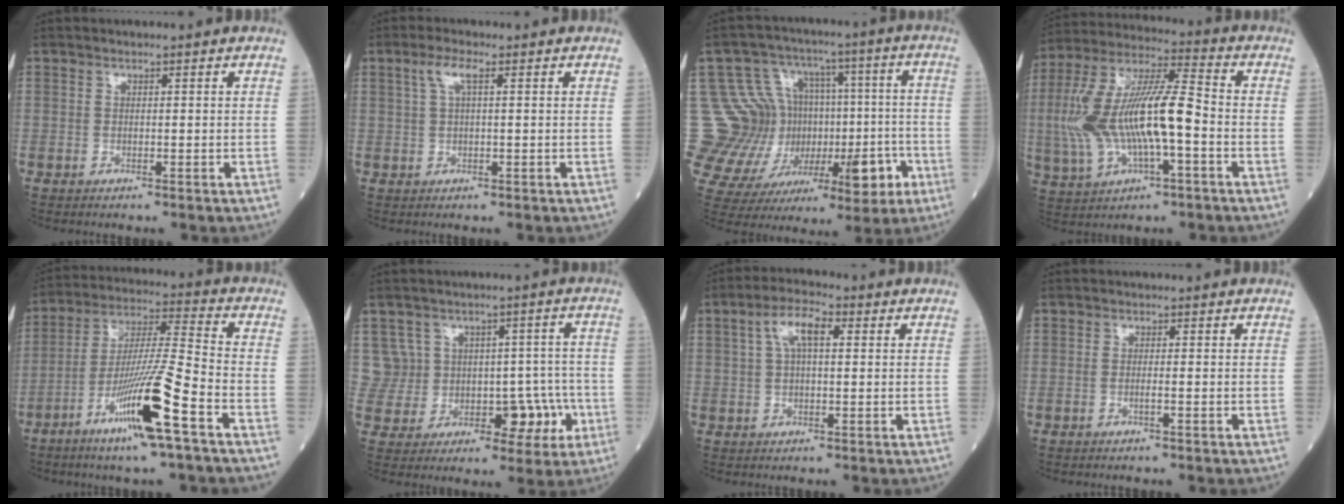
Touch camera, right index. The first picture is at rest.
{"total": 3.0, "force": [1.3, 0.5, 2.6], "torque": [-0.062, 0.014, 0.030]}
{"total": 22.1, "force": [-2.9, 15.6, 15.4], "torque": [-0.296, 0.051, -0.012]}
{"total": 16.9, "force": [-2.1, 4.4, 16.1], "torque": [-0.341, 0.016, -0.030]}
{"total": 14.6, "force": [-7.0, -0.6, 12.8], "torque": [-0.250, -0.017, -0.126]}
{"total": 9.6, "force": [0.1, 9.2, 2.6], "torque": [-0.020, 0.058, 0.027]}
{"total": 5.9, "force": [1.9, 2.0, 5.2], "torque": [-0.103, 0.021, 0.038]}
{"total": 0.7, "force": [-0.2, -0.2, 0.7], "torque": [-0.014, 0.001, -0.003]}